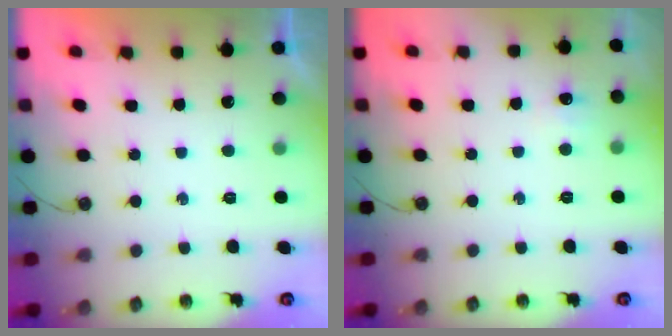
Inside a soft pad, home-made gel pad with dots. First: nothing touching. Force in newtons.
{"total": 5.5, "press": 5.4, "slide": 0.7}